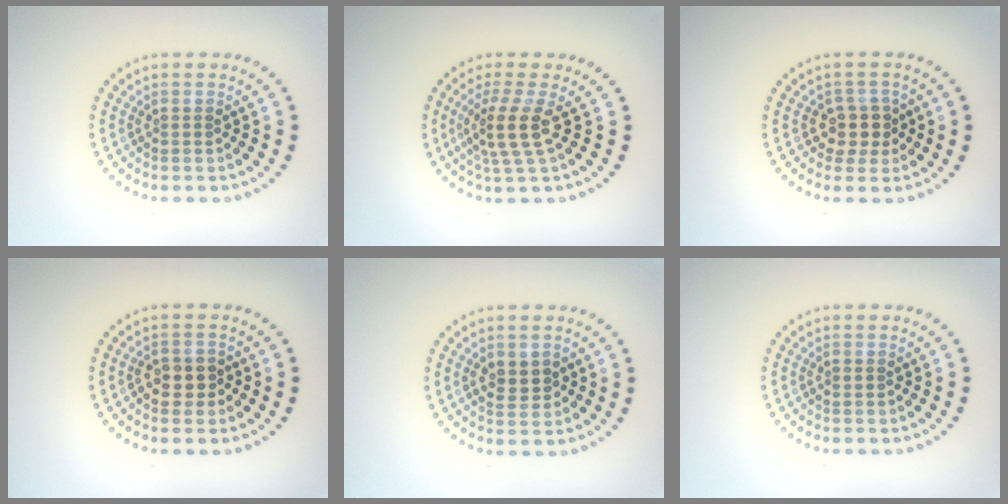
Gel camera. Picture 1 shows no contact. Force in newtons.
{"total": 3.5, "press": 2.7, "slide": 2.3}
{"total": 2.5, "press": 2.2, "slide": 1.2}
{"total": 2.5, "press": 2.4, "slide": 0.6}
{"total": 2.3, "press": 2.3, "slide": 0.2}
{"total": 0.6, "press": 0.6, "slide": 0.1}